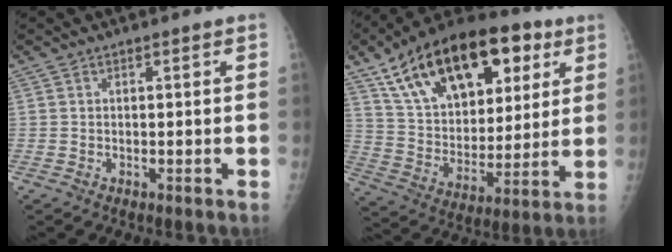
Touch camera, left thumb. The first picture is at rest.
{"total": 26.8, "force": [13.0, 14.8, 18.1], "torque": [-0.264, -0.004, 0.218]}